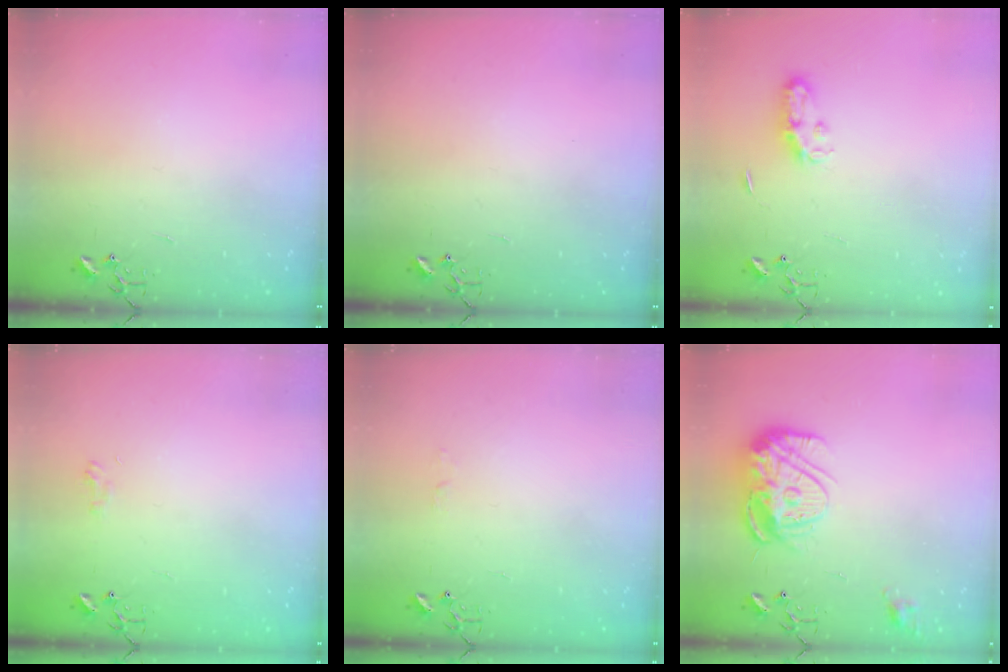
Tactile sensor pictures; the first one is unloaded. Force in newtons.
{"total": 0.0}
{"total": 7.0, "press": 6.9, "slide": 0.5}
{"total": 5.5, "press": 5.4, "slide": 0.7}
{"total": 3.7, "press": 3.6, "slide": 0.5}
{"total": 16.7, "press": 16.6, "slide": 1.5}